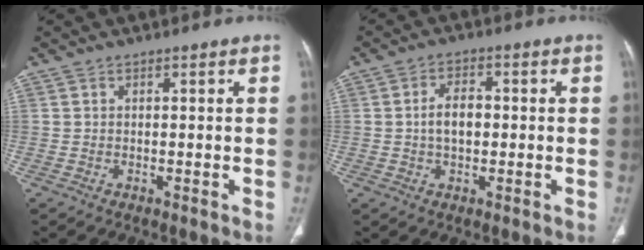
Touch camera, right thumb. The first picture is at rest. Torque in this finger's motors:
{"motor_torque": [0.90, 1.13, 0.61, -0.62, 0.25]}